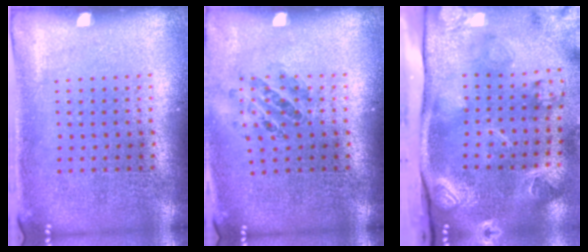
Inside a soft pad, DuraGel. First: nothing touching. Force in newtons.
{"total": 0.8, "press": 0.8, "slide": 0.1}
{"total": 4.5, "press": 3.3, "slide": 3.2}